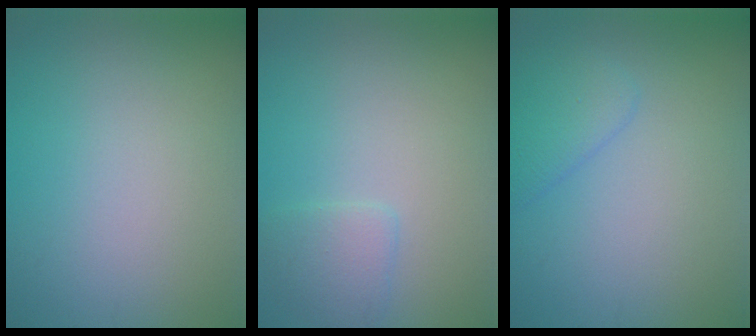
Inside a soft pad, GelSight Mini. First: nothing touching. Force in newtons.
{"total": 1.6, "press": 1.6, "slide": 0.1}
{"total": 2.2, "press": 2.1, "slide": 0.2}